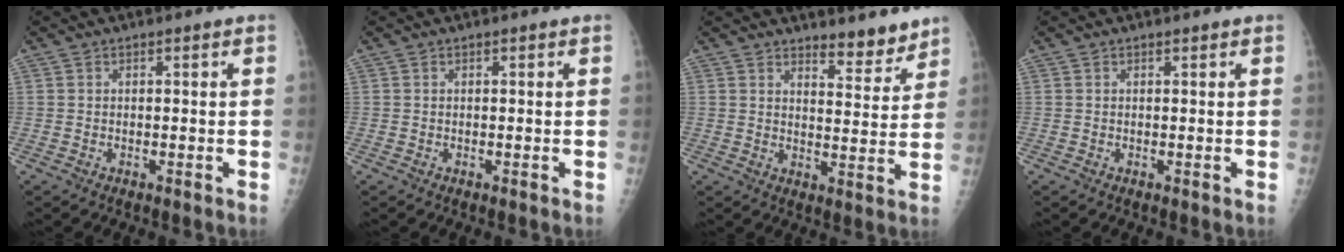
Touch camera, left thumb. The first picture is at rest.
{"total": 0.0}
{"total": 5.7, "force": [5.1, 1.7, 2.1], "torque": [-0.007, -0.045, 0.077]}
{"total": 0.0}